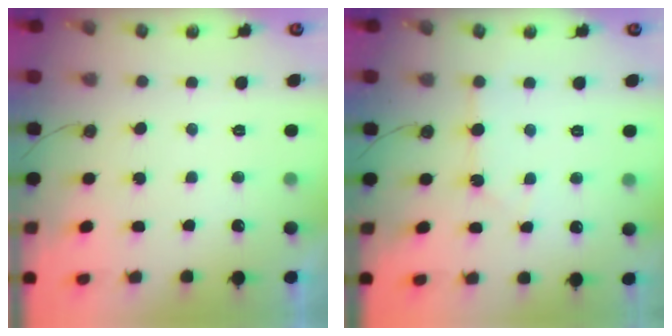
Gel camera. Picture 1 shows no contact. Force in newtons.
{"total": 3.0, "press": 3.0, "slide": 0.3}